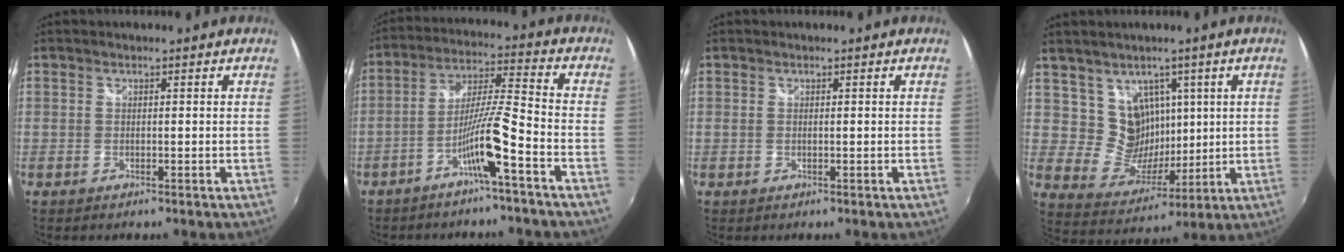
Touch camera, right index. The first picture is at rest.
{"total": 8.7, "force": [-5.0, -0.9, 7.1], "torque": [-0.148, 0.007, -0.090]}
{"total": 0.0}
{"total": 9.3, "force": [3.9, 8.0, 2.6], "torque": [-0.044, 0.001, 0.089]}